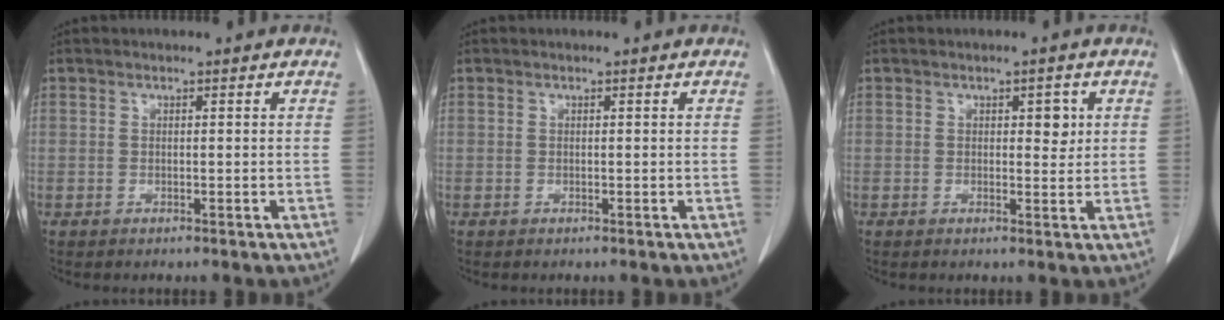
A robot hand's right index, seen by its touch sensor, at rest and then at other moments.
{"total": 0.0}
{"total": 2.6, "force": [0.9, 1.3, 2.1], "torque": [-0.024, -0.001, 0.011]}